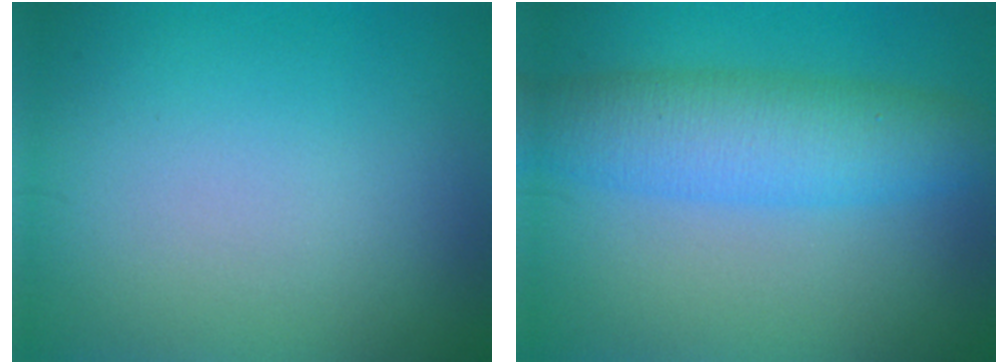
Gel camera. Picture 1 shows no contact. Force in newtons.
{"total": 5.9, "press": 5.9, "slide": 0.1}